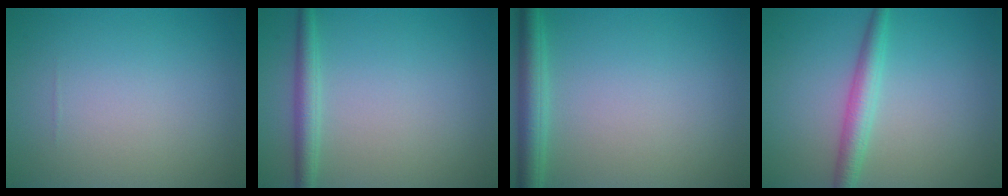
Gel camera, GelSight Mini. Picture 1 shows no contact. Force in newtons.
{"total": 2.2, "press": 2.2, "slide": 0.1}
{"total": 3.1, "press": 3.1, "slide": 0.1}
{"total": 2.9, "press": 2.9, "slide": 0.1}